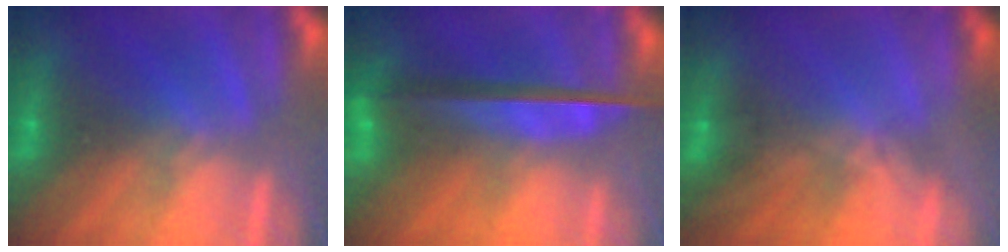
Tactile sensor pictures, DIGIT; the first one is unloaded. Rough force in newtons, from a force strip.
{"total": 8.6}
{"total": 1.6}